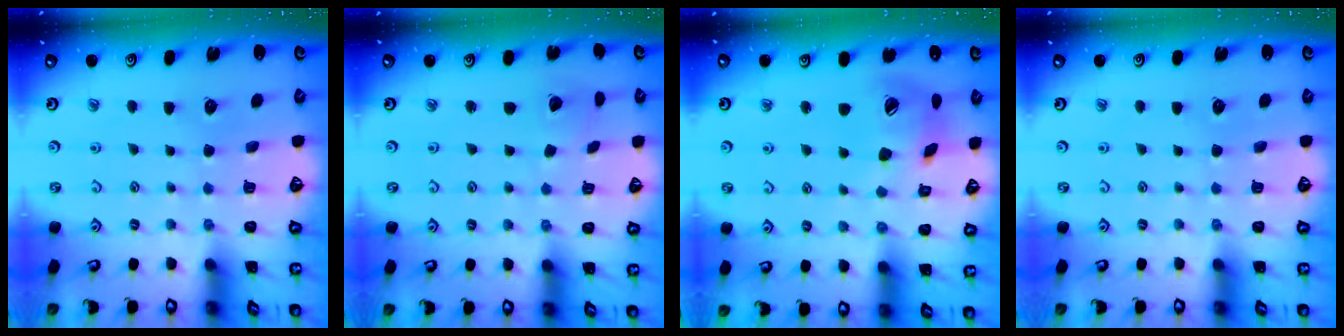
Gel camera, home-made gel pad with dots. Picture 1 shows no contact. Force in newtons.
{"total": 1.8, "press": 1.8, "slide": 0.2}
{"total": 14.4, "press": 14.3, "slide": 2.0}
{"total": 0.0}